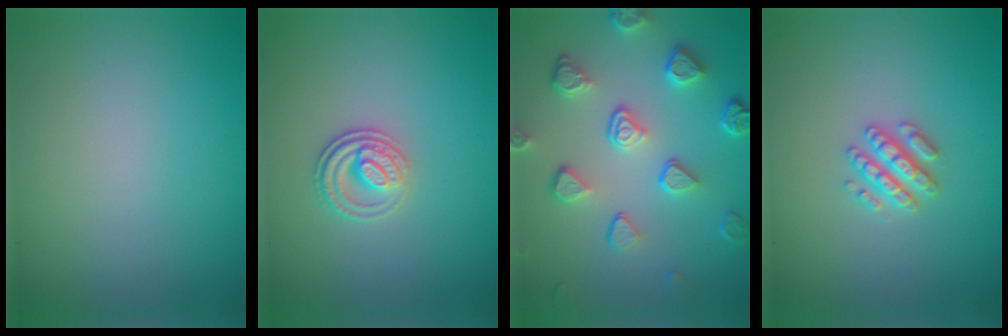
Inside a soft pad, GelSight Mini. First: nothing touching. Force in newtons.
{"total": 2.8, "press": 2.5, "slide": 1.3}
{"total": 5.3, "press": 4.1, "slide": 3.3}
{"total": 2.6, "press": 2.5, "slide": 0.4}